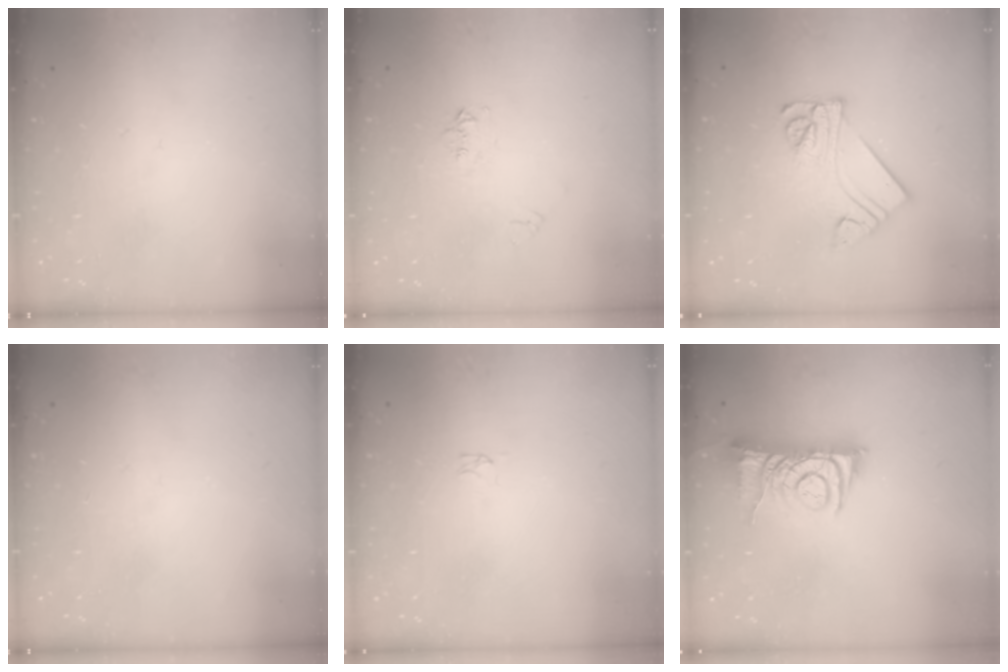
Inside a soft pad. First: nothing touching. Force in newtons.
{"total": 5.0, "press": 5.0, "slide": 0.6}
{"total": 11.1, "press": 11.1, "slide": 1.1}
{"total": 0.0}
{"total": 0.0}
{"total": 8.8, "press": 8.8, "slide": 0.6}